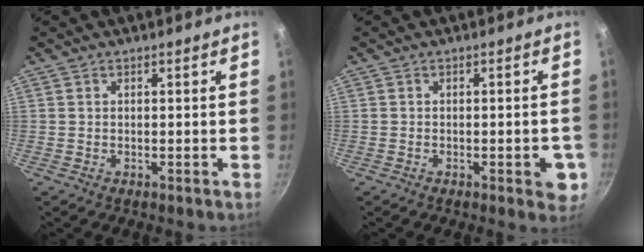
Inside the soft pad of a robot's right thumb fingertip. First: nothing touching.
{"total": 4.9, "force": [-1.7, 2.0, 4.1], "torque": [-0.032, 0.004, -0.022]}